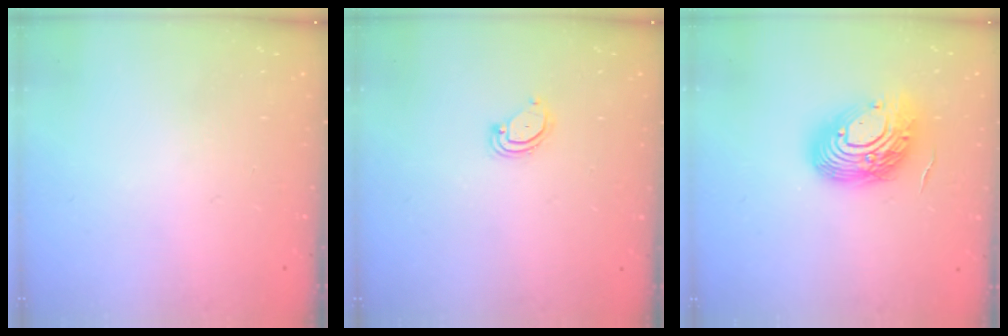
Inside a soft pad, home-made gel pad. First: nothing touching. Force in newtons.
{"total": 4.0, "press": 4.0, "slide": 0.3}
{"total": 16.2, "press": 16.1, "slide": 1.8}